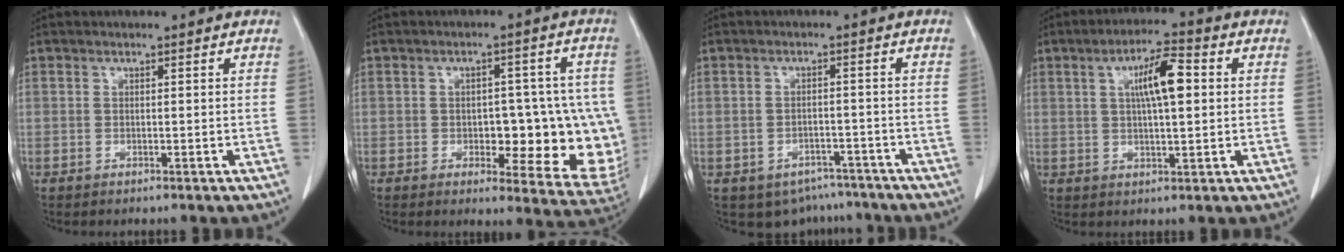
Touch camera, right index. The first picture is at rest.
{"total": 14.1, "force": [-1.8, 6.3, 12.5], "torque": [-0.120, 0.012, -0.007]}
{"total": 6.8, "force": [-5.3, 4.1, 1.2], "torque": [0.000, 0.007, -0.068]}
{"total": 7.7, "force": [1.7, 1.5, 7.3], "torque": [-0.126, 0.013, 0.029]}